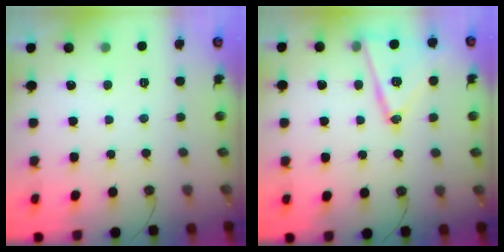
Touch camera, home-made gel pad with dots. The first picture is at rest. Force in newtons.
{"total": 16.8, "press": 16.6, "slide": 2.6}